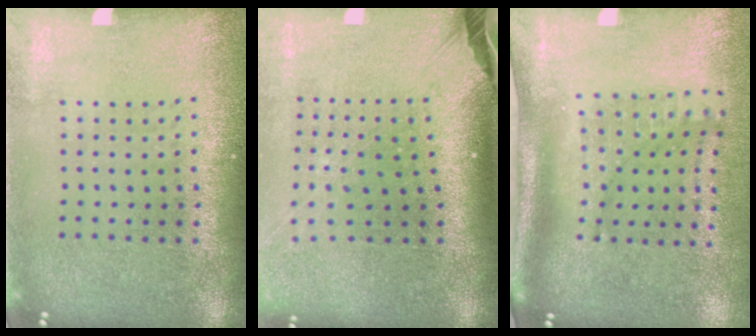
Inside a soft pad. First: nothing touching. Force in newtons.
{"total": 2.6, "press": 1.8, "slide": 1.8}
{"total": 2.1, "press": 1.5, "slide": 1.4}